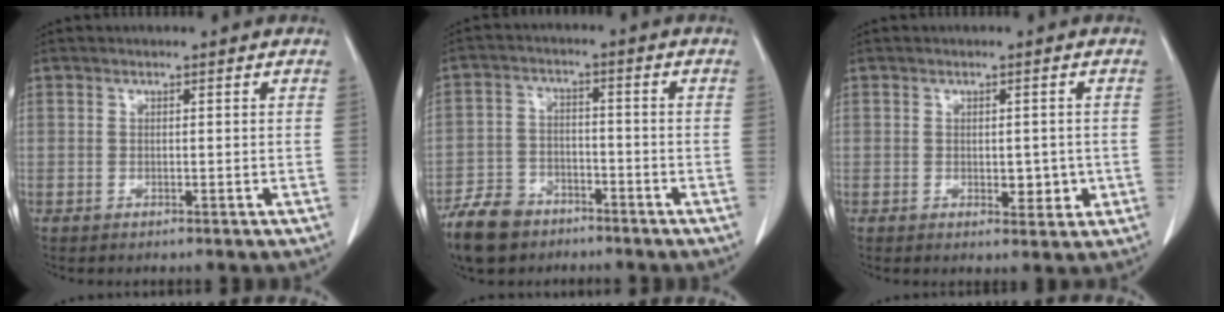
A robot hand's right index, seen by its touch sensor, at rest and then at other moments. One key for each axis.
{"total": 8.1, "fx": -6.0, "fy": 4.7, "fz": 2.8, "tx": -0.063, "ty": -0.003, "tz": -0.109}
{"total": 3.3, "fx": -0.5, "fy": 1.9, "fz": 2.7, "tx": -0.028, "ty": -0.001, "tz": 0.001}